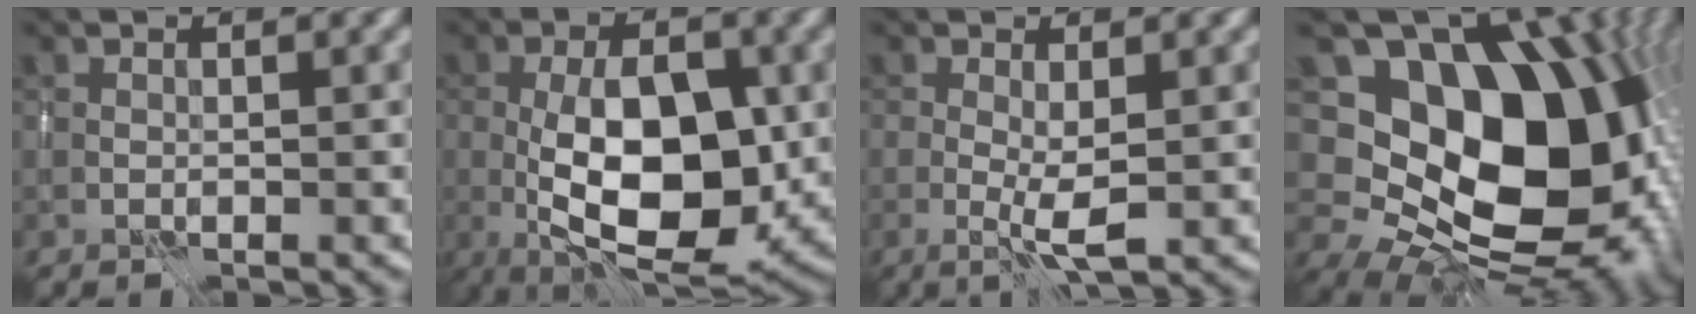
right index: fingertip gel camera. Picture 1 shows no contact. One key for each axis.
{"total": 10.9, "fx": -2.1, "fy": 4.9, "fz": 9.5, "tx": -0.151, "ty": -0.001, "tz": -0.035}
{"total": 2.5, "fx": -0.3, "fy": 0.4, "fz": 2.5, "tx": -0.047, "ty": -0.009, "tz": -0.007}
{"total": 16.9, "fx": 1.9, "fy": 12.1, "fz": 11.6, "tx": -0.170, "ty": -0.018, "tz": 0.044}